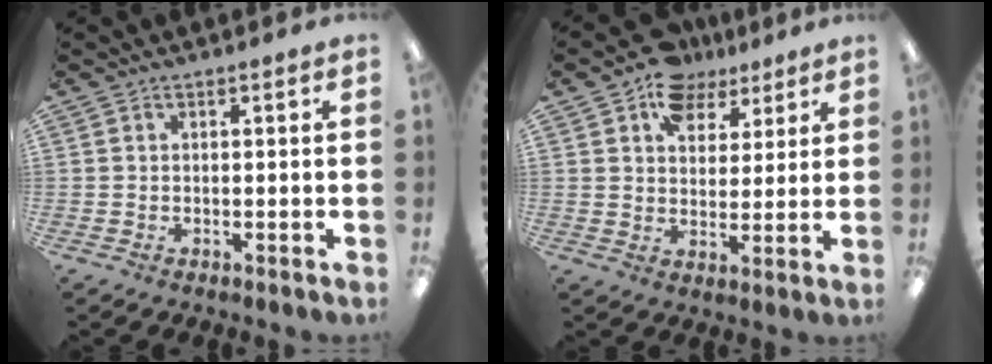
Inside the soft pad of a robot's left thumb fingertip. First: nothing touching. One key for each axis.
{"total": 10.7, "fx": 7.2, "fy": 7.0, "fz": 3.7, "tx": -0.050, "ty": -0.040, "tz": 0.130}